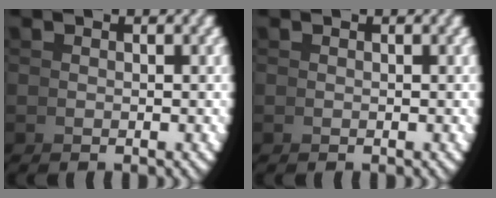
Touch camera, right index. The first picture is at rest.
{"total": 0.0}